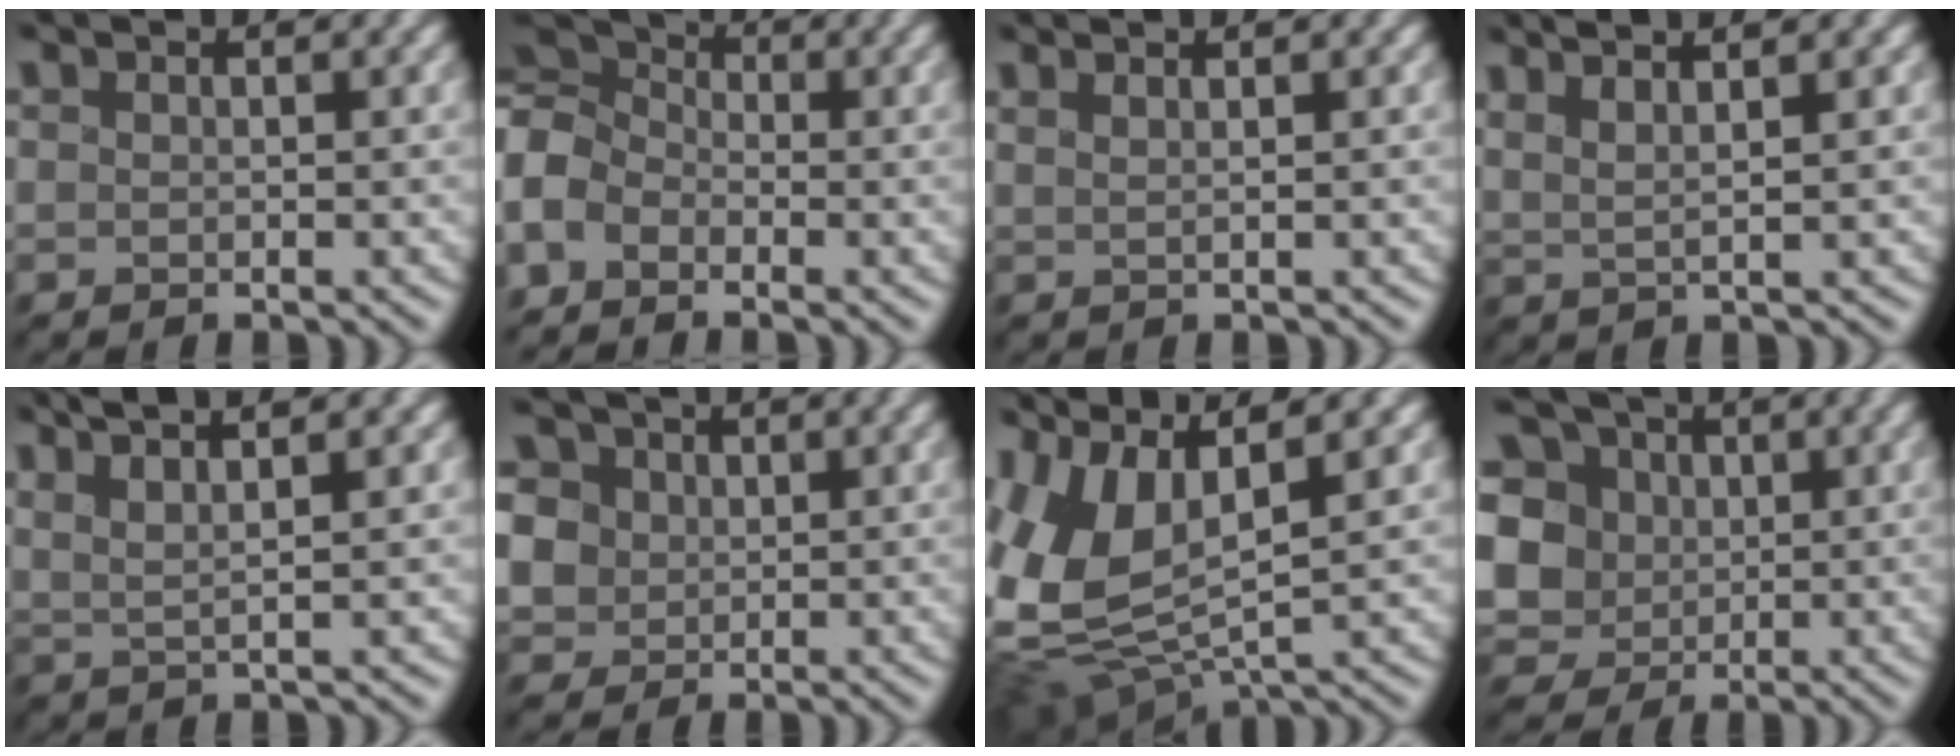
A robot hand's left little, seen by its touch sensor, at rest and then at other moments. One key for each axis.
{"total": 6.6, "fx": -2.1, "fy": 4.9, "fz": 3.8, "tx": -0.101, "ty": 0.009, "tz": -0.058}
{"total": 2.3, "fx": 1.4, "fy": 0.9, "fz": 1.7, "tx": -0.002, "ty": 0.013, "tz": -0.007}
{"total": 4.6, "fx": 3.0, "fy": 1.1, "fz": 3.2, "tx": -0.039, "ty": 0.022, "tz": 0.021}
{"total": 5.2, "fx": 3.5, "fy": 0.9, "fz": 3.8, "tx": -0.067, "ty": 0.016, "tz": 0.043}
{"total": 12.4, "fx": 4.7, "fy": 9.6, "fz": 6.2, "tx": -0.142, "ty": 0.026, "tz": 0.063}
{"total": 9.7, "fx": 1.5, "fy": 4.9, "fz": 8.2, "tx": -0.202, "ty": 0.003, "tz": 0.022}
{"total": 14.0, "fx": 2.3, "fy": 11.9, "fz": 7.1, "tx": -0.176, "ty": 0.023, "tz": 0.015}